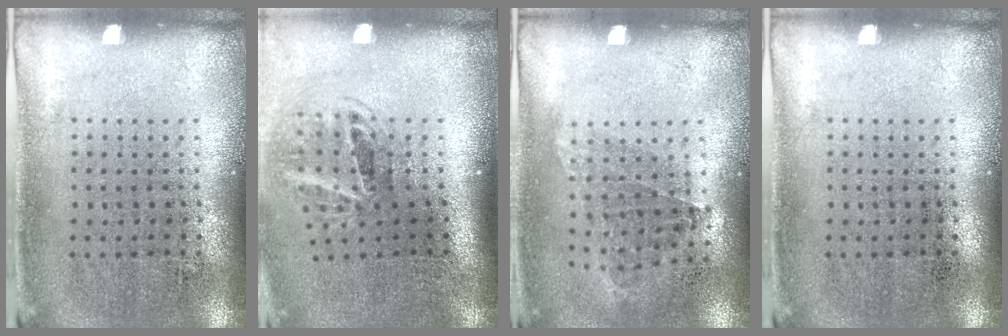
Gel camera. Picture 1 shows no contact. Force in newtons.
{"total": 2.0, "press": 1.3, "slide": 1.6}
{"total": 1.0, "press": 0.8, "slide": 0.6}
{"total": 0.0}